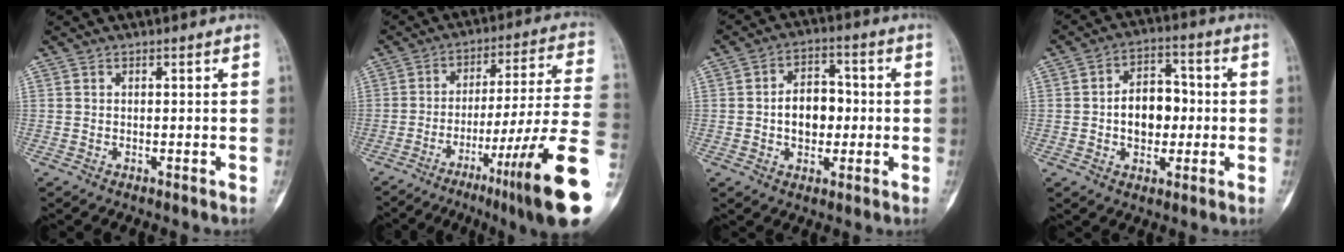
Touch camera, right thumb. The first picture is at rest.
{"total": 22.4, "force": [-9.4, 1.3, 20.2], "torque": [-0.260, 0.041, -0.139]}
{"total": 8.8, "force": [-0.4, 6.3, 6.2], "torque": [-0.067, 0.020, -0.011]}
{"total": 10.1, "force": [-0.5, 7.1, 7.1], "torque": [-0.076, 0.023, -0.012]}